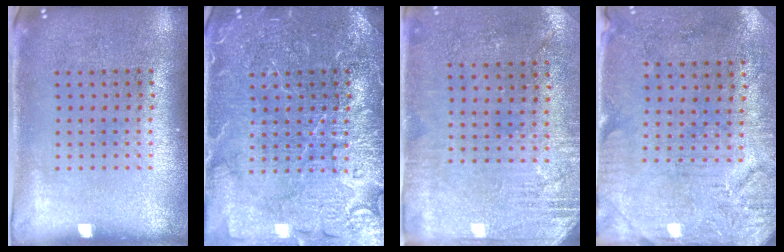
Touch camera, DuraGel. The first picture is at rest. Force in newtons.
{"total": 4.3, "press": 4.2, "slide": 0.7}
{"total": 2.8, "press": 2.5, "slide": 1.3}
{"total": 3.3, "press": 2.6, "slide": 2.0}